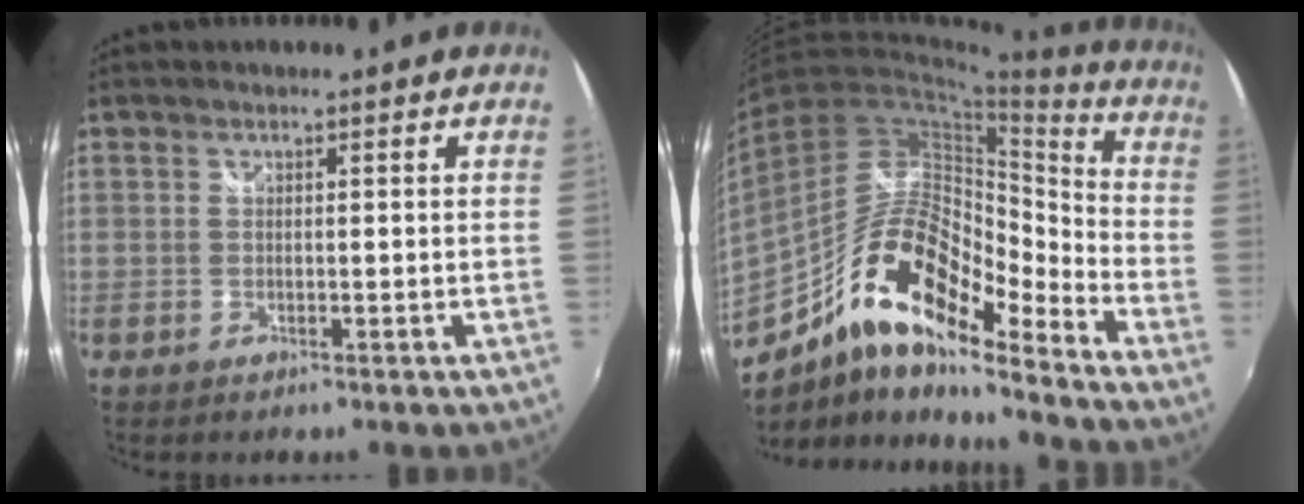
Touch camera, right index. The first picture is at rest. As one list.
[{"total": 19.3, "force": [-11.9, 5.8, 14.0], "torque": [-0.243, -0.002, -0.231]}]